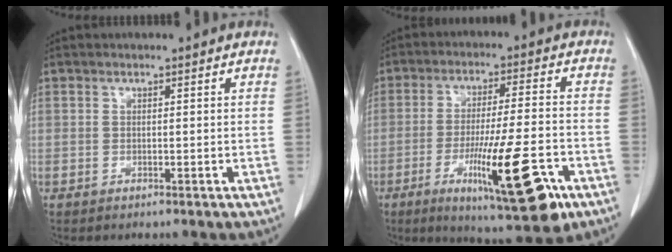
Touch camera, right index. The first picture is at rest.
{"total": 17.0, "force": [-7.5, 1.9, 15.1], "torque": [-0.225, -0.026, -0.110]}